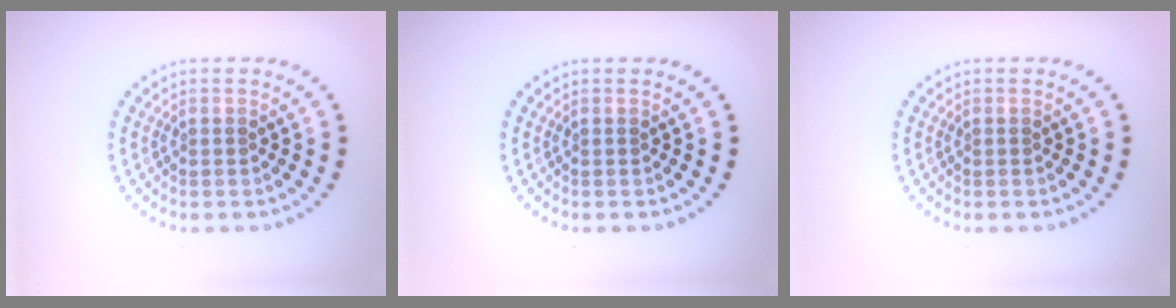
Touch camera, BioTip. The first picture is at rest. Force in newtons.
{"total": 0.0}
{"total": 0.0}